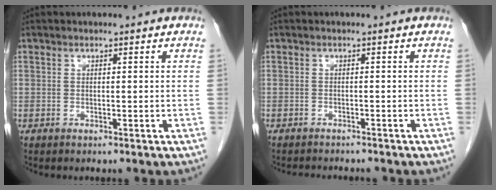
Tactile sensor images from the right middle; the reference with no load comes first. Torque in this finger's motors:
{"motor_torque": [0.02, -0.02, 0.00, 0.01]}